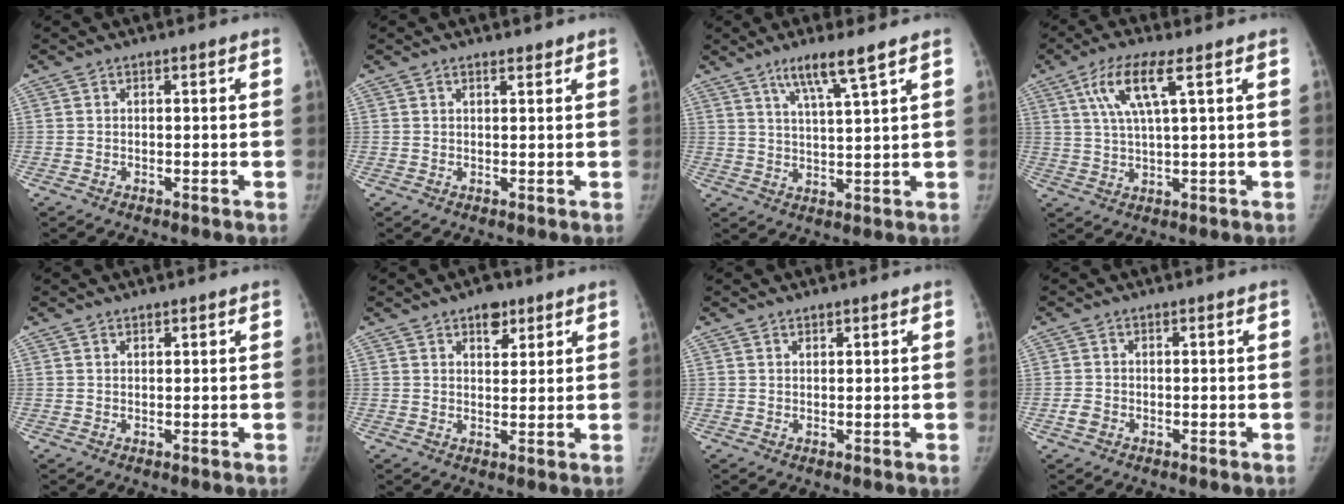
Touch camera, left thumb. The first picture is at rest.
{"total": 1.4, "force": [1.1, 0.5, 0.6], "torque": [-0.002, -0.006, 0.016]}
{"total": 7.0, "force": [4.6, 0.1, 5.3], "torque": [-0.097, -0.025, 0.087]}
{"total": 8.4, "force": [3.6, 1.4, 7.5], "torque": [-0.165, -0.004, 0.071]}
{"total": 0.7, "force": [0.6, 0.3, 0.2], "torque": [0.002, -0.003, 0.008]}
{"total": 4.7, "force": [2.9, 2.6, 2.5], "torque": [-0.010, -0.014, 0.041]}
{"total": 0.9, "force": [0.7, 0.4, 0.3], "torque": [0.003, -0.003, 0.010]}
{"total": 1.7, "force": [-0.8, 1.4, 0.7], "torque": [-0.008, 0.004, -0.016]}